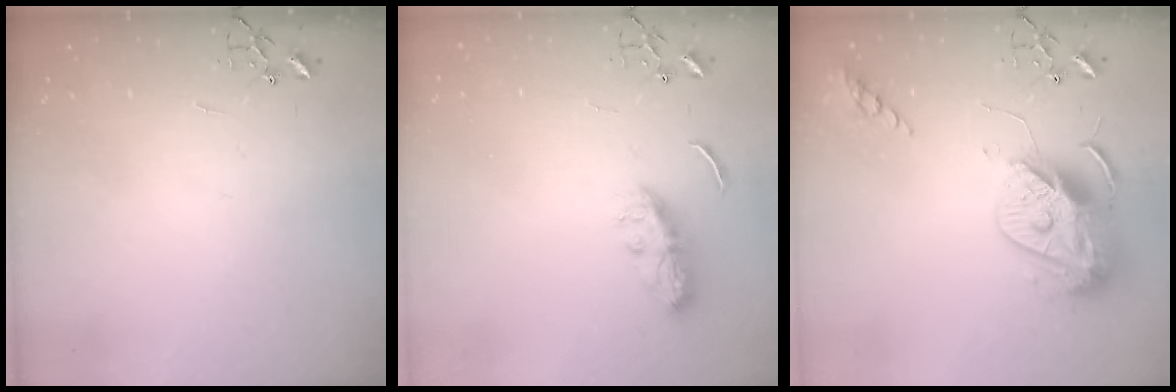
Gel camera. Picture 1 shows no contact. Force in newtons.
{"total": 8.6, "press": 8.6, "slide": 0.1}
{"total": 13.9, "press": 13.8, "slide": 1.3}